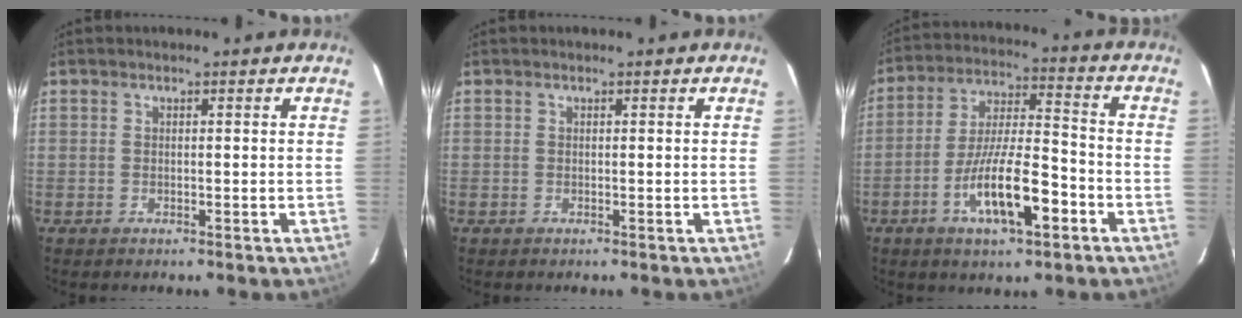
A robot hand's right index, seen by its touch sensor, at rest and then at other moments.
{"total": 0.0}
{"total": 13.4, "force": [-6.0, 3.4, 11.5], "torque": [-0.217, -0.003, -0.103]}